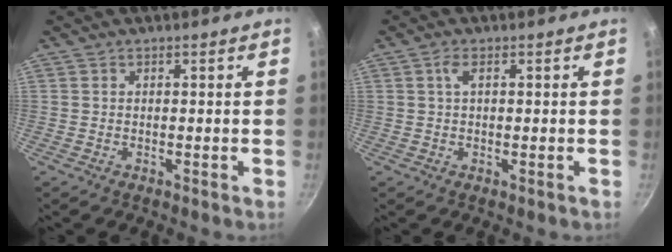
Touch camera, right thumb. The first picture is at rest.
{"total": 2.2, "force": [0.5, 0.8, 1.9], "torque": [-0.038, 0.004, 0.008]}